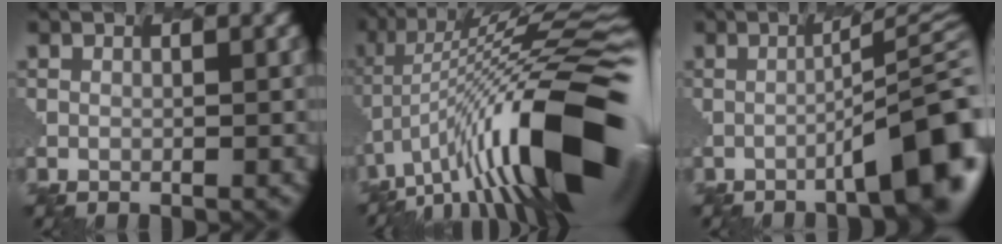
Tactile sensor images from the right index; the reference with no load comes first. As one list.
[{"total": 16.5, "force": [-4.2, 5.0, 15.2], "torque": [-0.232, 0.024, -0.085]}, {"total": 9.3, "force": [-2.7, 2.3, 8.6], "torque": [-0.098, 0.004, -0.046]}]